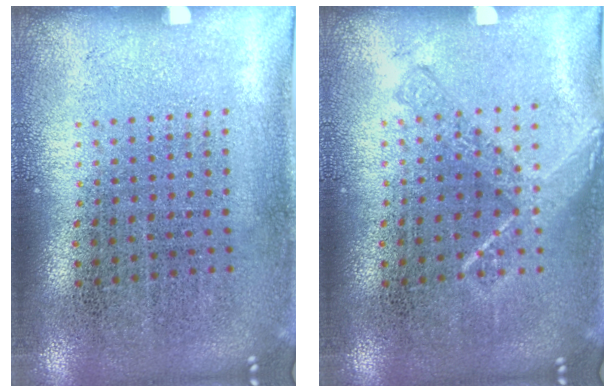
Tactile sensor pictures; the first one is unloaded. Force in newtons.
{"total": 2.1, "press": 2.0, "slide": 0.2}